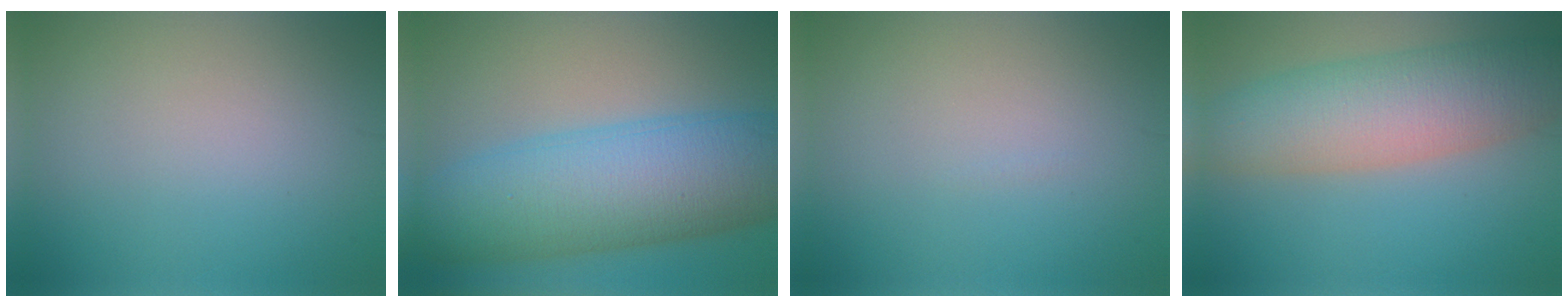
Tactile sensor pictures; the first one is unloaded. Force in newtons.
{"total": 12.7, "press": 12.7, "slide": 0.2}
{"total": 0.0}
{"total": 8.9, "press": 8.9, "slide": 0.5}